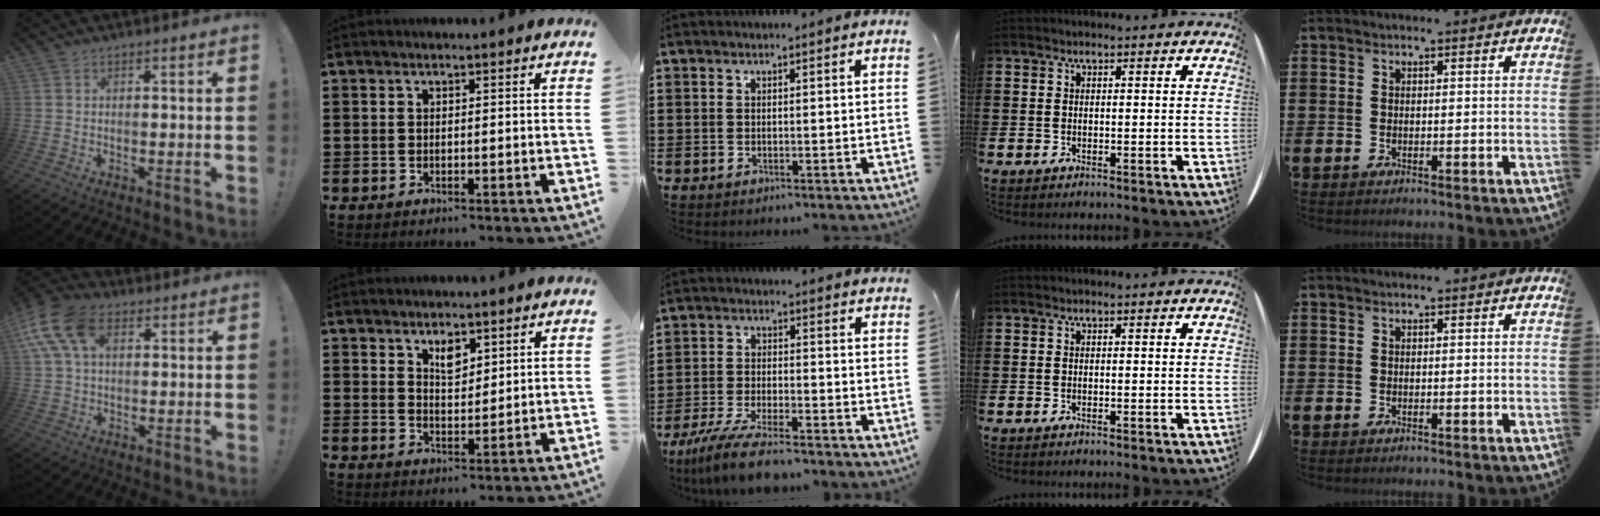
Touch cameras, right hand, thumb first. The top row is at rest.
{"thumb": {"total": 14.8, "force": [5.2, 9.1, 10.5], "torque": [-0.210, -0.009, 0.097]}, "index": {"total": 3.3, "force": [2.3, 1.6, 1.8], "torque": [-0.033, 0.002, 0.040]}, "middle": {"total": 7.2, "force": [-6.0, 0.6, 3.9], "torque": [-0.093, -0.011, -0.117]}}